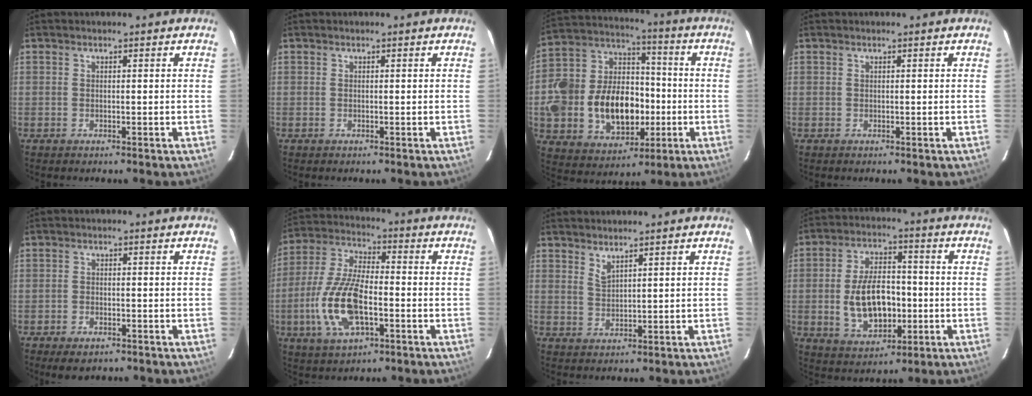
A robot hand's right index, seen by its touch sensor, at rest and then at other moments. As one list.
[{"total": 0.0}, {"total": 21.0, "force": [-3.8, 15.2, 14.0], "torque": [-0.316, 0.033, -0.045]}, {"total": 0.0}, {"total": 3.5, "force": [-2.2, 1.8, 2.1], "torque": [-0.051, -0.010, -0.032]}, {"total": 14.8, "force": [-4.2, 6.2, 12.8], "torque": [-0.279, -0.003, -0.080]}, {"total": 2.2, "force": [1.9, 0.2, 0.9], "torque": [-0.017, 0.000, 0.034]}, {"total": 12.7, "force": [-2.0, 7.3, 10.2], "torque": [-0.203, 0.009, -0.019]}]